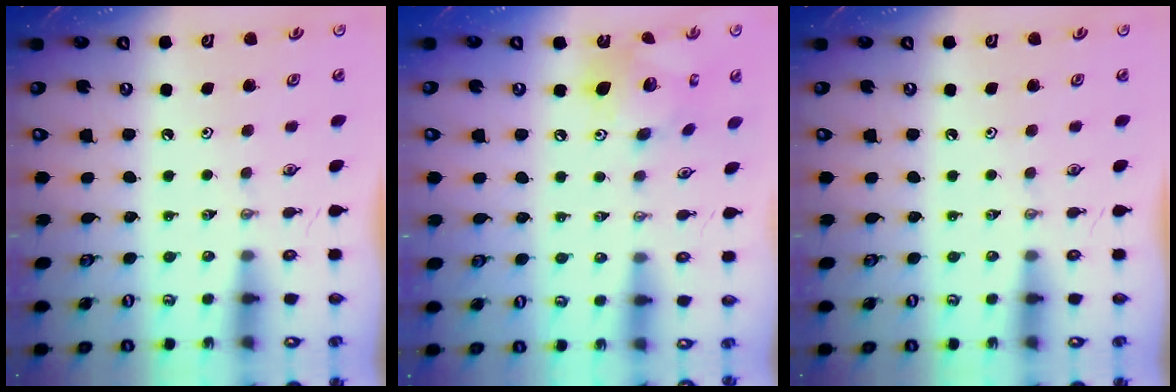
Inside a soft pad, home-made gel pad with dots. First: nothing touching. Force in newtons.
{"total": 14.0, "press": 13.9, "slide": 1.5}
{"total": 0.0}